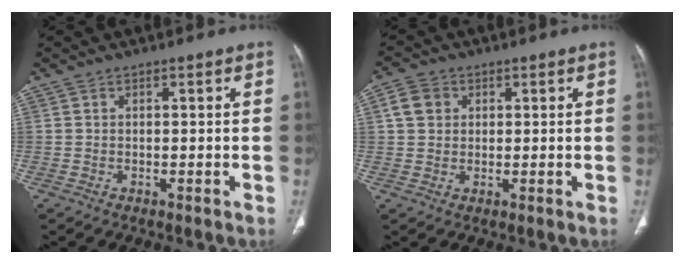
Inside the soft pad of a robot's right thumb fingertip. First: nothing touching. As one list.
[{"total": 4.5, "force": [1.3, 3.8, 2.1], "torque": [-0.022, 0.003, 0.023]}]